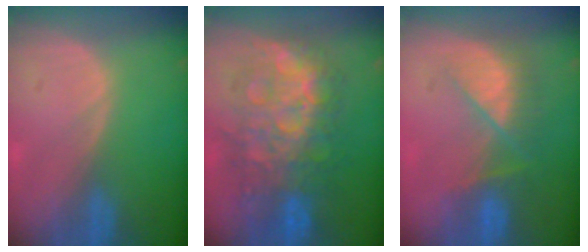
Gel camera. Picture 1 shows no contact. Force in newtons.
{"total": 12.4, "press": 12.3, "slide": 1.2}
{"total": 7.8, "press": 7.2, "slide": 3.1}